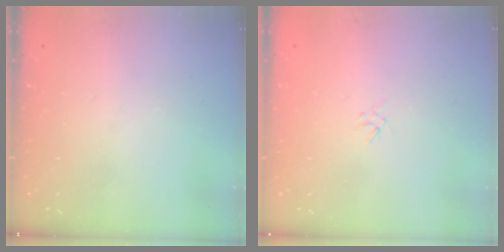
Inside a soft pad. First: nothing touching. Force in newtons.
{"total": 1.0, "press": 0.9, "slide": 0.4}